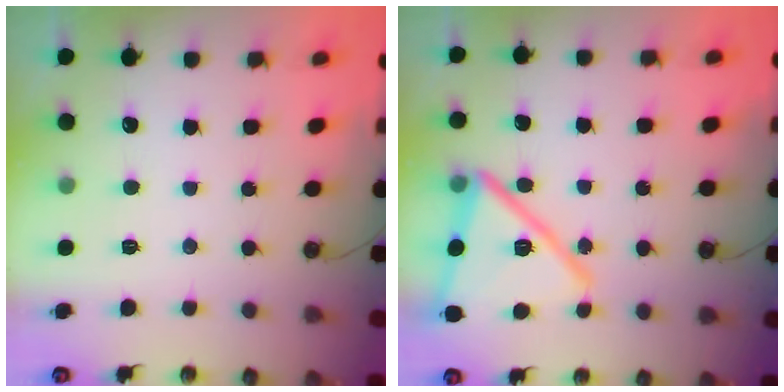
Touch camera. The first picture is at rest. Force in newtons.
{"total": 20.3, "press": 20.2, "slide": 1.9}